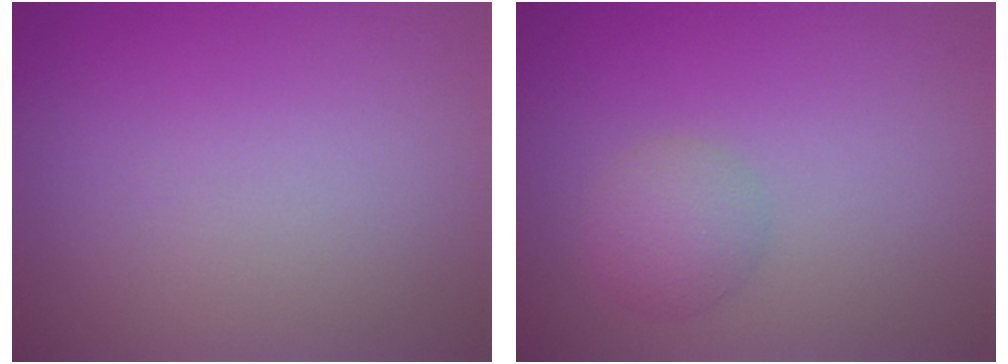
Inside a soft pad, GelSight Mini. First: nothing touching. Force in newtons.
{"total": 2.3, "press": 2.3, "slide": 0.1}